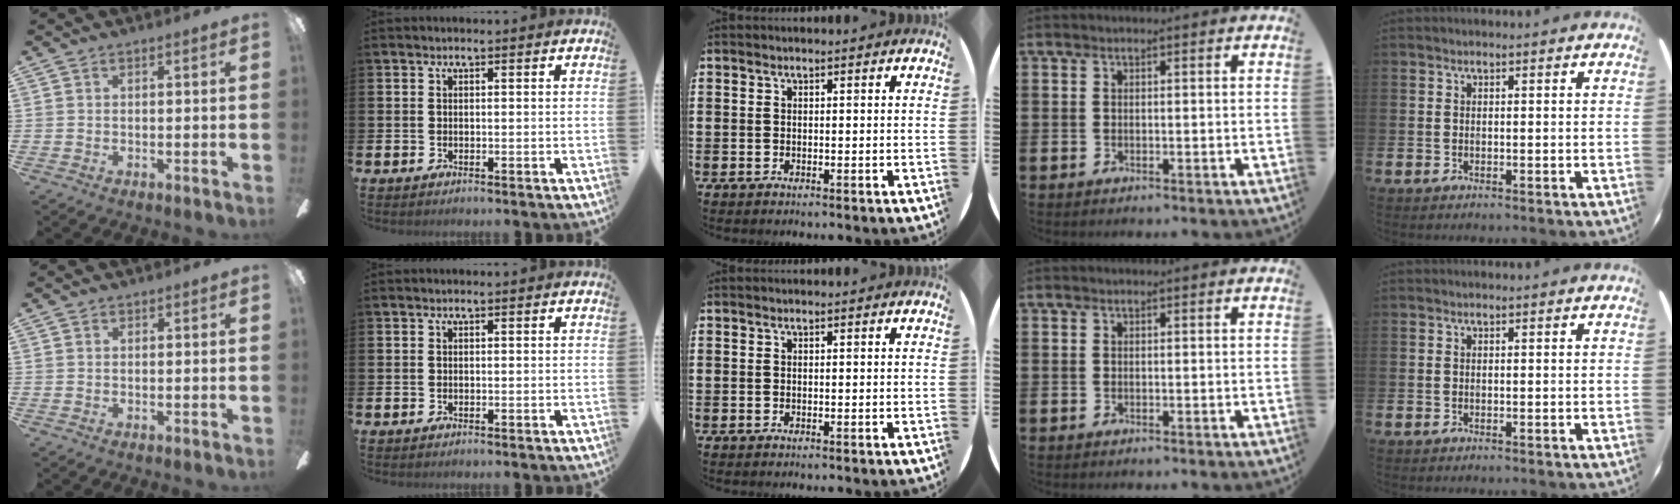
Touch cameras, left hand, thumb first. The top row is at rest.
{}